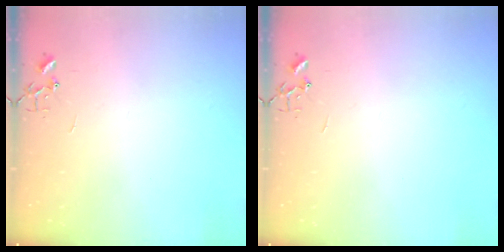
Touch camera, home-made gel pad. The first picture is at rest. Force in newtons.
{"total": 0.0}